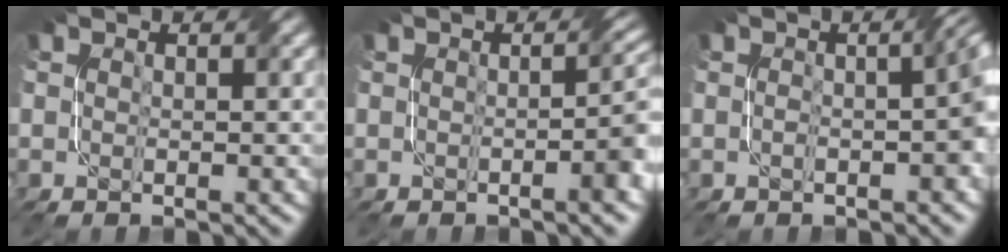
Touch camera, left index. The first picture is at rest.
{"total": 3.7, "force": [-0.7, 0.9, 3.5], "torque": [-0.030, 0.010, -0.014]}
{"total": 4.0, "force": [-0.6, 1.1, 3.8], "torque": [-0.052, 0.008, -0.010]}